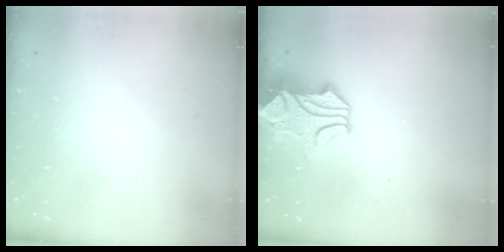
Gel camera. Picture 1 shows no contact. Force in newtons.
{"total": 2.0, "press": 1.5, "slide": 1.3}